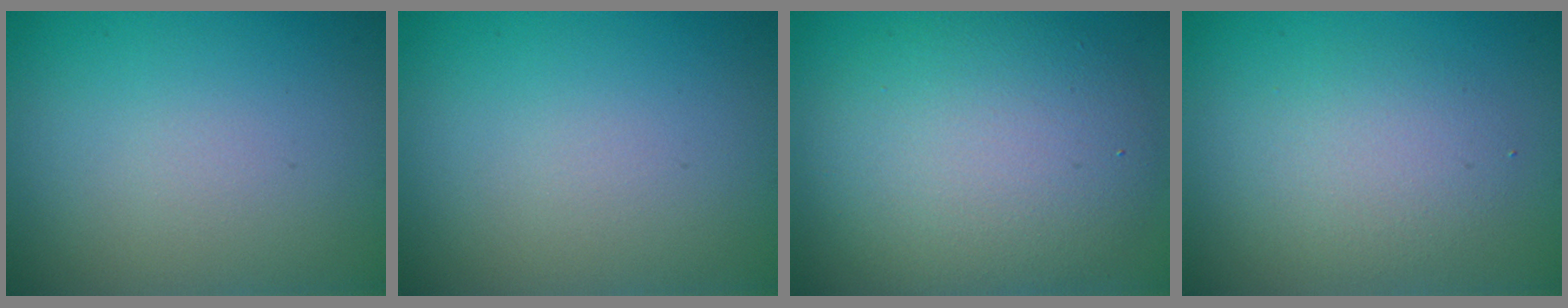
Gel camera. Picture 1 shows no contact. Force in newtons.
{"total": 0.0}
{"total": 7.5, "press": 7.5, "slide": 0.6}
{"total": 2.8, "press": 2.8, "slide": 0.2}